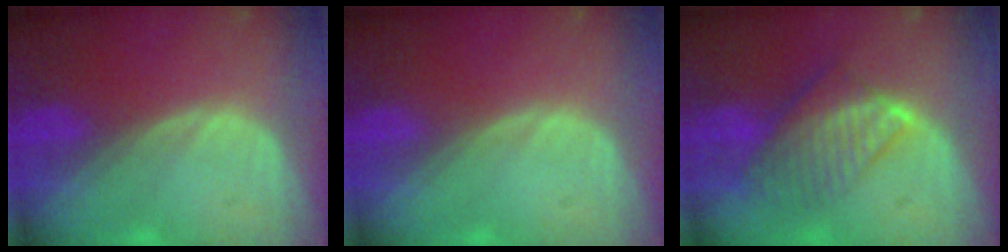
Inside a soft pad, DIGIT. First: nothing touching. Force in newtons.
{"total": 0.0}
{"total": 8.3, "press": 7.1, "slide": 4.1}